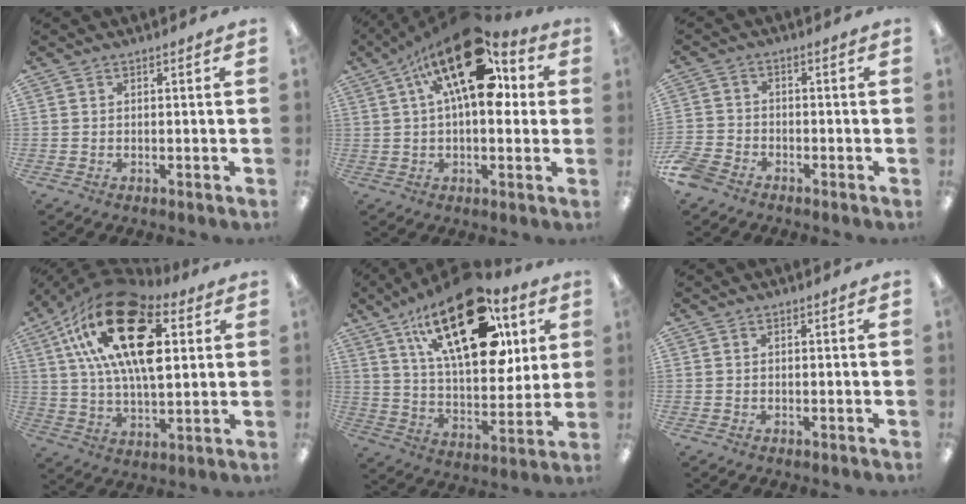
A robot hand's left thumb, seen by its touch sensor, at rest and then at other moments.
{"total": 21.5, "force": [8.8, 9.8, 17.0], "torque": [-0.272, -0.036, 0.138]}
{"total": 4.5, "force": [-3.5, 2.3, 1.6], "torque": [-0.048, 0.011, -0.072]}
{"total": 25.7, "force": [10.3, 12.8, 19.8], "torque": [-0.352, -0.024, 0.172]}
{"total": 27.7, "force": [13.2, 13.5, 20.3], "torque": [-0.310, -0.051, 0.220]}
{"total": 0.0}